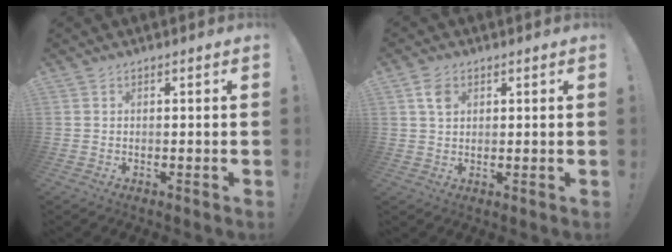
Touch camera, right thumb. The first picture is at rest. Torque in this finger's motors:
{"motor_torque": [0.11, 0.26, 0.08, 0.24, 0.00]}